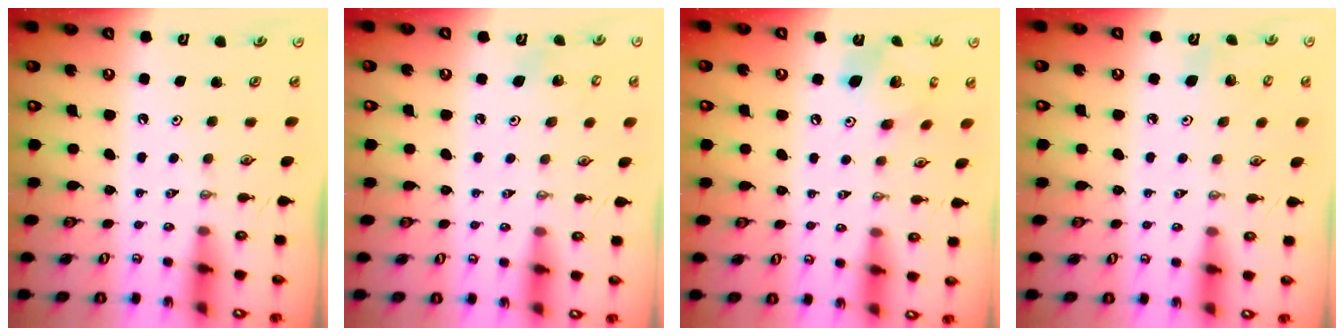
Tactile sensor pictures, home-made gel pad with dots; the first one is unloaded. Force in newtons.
{"total": 6.3, "press": 6.2, "slide": 1.1}
{"total": 12.3, "press": 12.2, "slide": 1.1}
{"total": 4.2, "press": 3.7, "slide": 1.9}